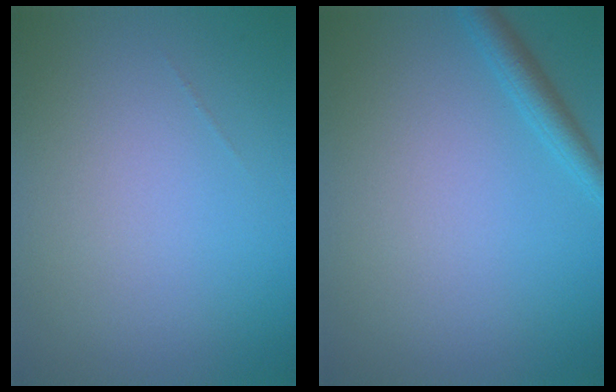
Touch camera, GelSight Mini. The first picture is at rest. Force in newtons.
{"total": 1.9, "press": 1.9, "slide": 0.2}